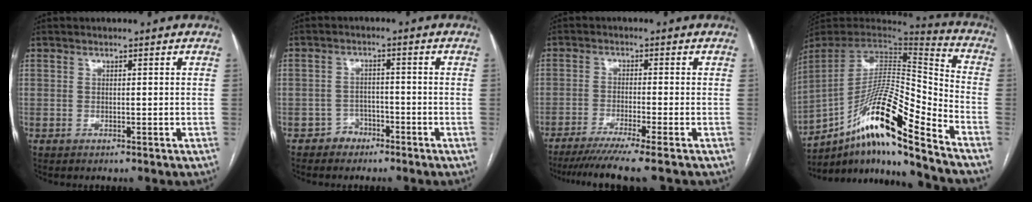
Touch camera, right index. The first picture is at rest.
{"total": 2.9, "force": [-2.0, 2.1, 0.0], "torque": [0.004, 0.013, -0.037]}
{"total": 9.0, "force": [-7.3, -1.7, 4.9], "torque": [-0.057, -0.026, -0.116]}
{"total": 19.9, "force": [-13.5, 0.6, 14.7], "torque": [-0.265, 0.005, -0.246]}